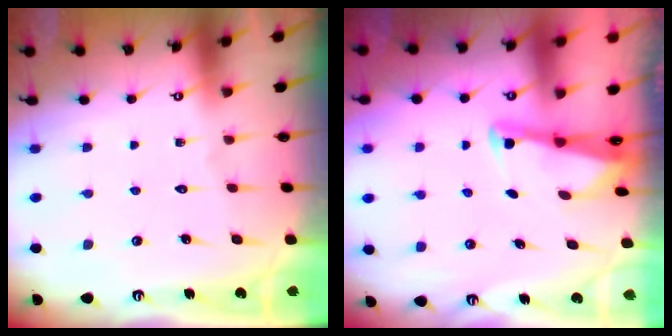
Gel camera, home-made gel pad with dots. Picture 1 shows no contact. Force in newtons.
{"total": 2.5, "press": 2.5, "slide": 0.2}